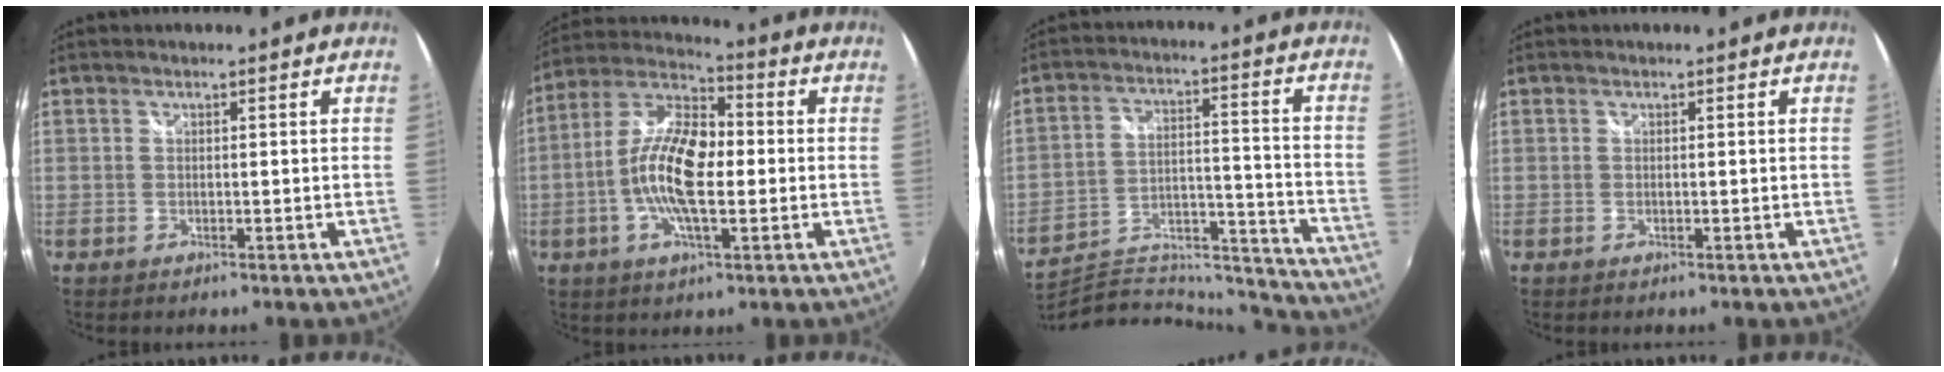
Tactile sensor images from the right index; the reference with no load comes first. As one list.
[{"total": 13.8, "force": [-1.4, 5.3, 12.7], "torque": [-0.250, 0.011, -0.035]}, {"total": 22.1, "force": [-19.8, 7.3, 6.6], "torque": [-0.119, 0.034, -0.265]}, {"total": 0.0}]